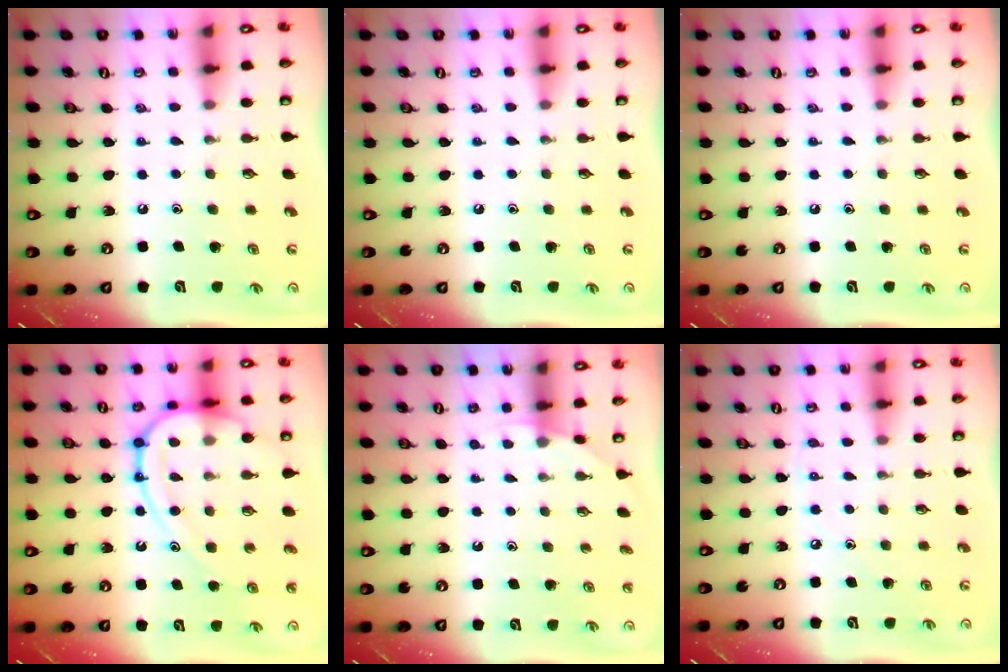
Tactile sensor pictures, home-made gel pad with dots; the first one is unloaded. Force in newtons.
{"total": 0.0}
{"total": 0.0}
{"total": 15.1, "press": 15.0, "slide": 1.6}
{"total": 2.7, "press": 2.7, "slide": 0.1}
{"total": 2.8, "press": 2.8, "slide": 0.3}